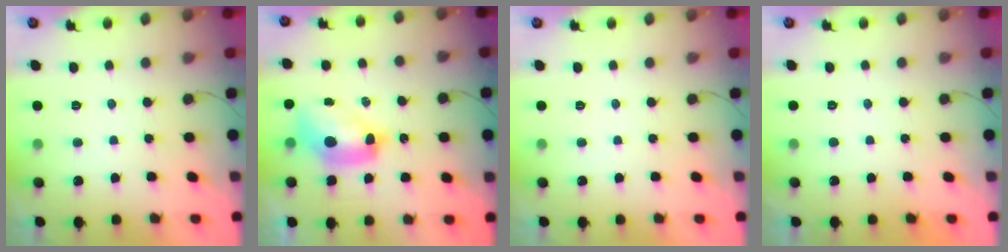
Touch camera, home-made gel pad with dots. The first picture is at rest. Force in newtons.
{"total": 10.6, "press": 10.6, "slide": 1.3}
{"total": 0.0}
{"total": 0.0}